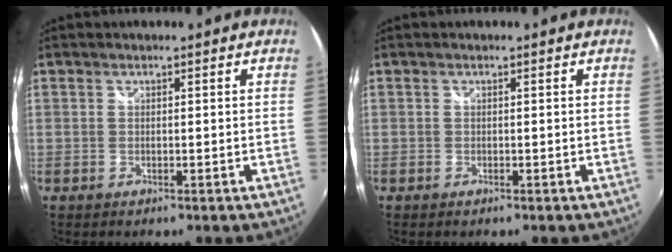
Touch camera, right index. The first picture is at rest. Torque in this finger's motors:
{"motor_torque": [-0.04, -0.05, 0.00, 0.01]}